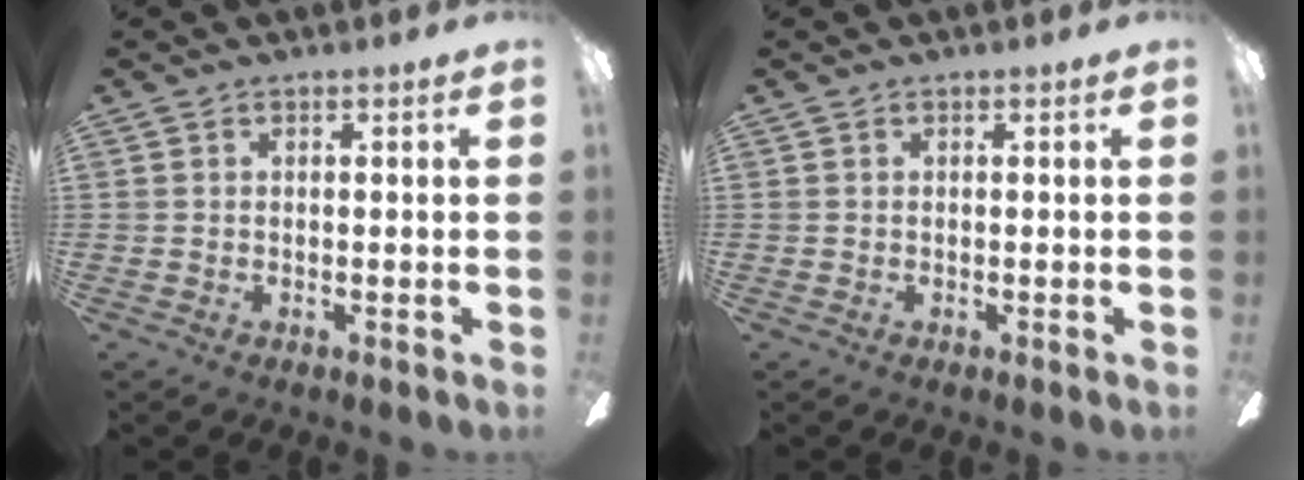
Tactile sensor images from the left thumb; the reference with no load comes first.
{"total": 0.0}